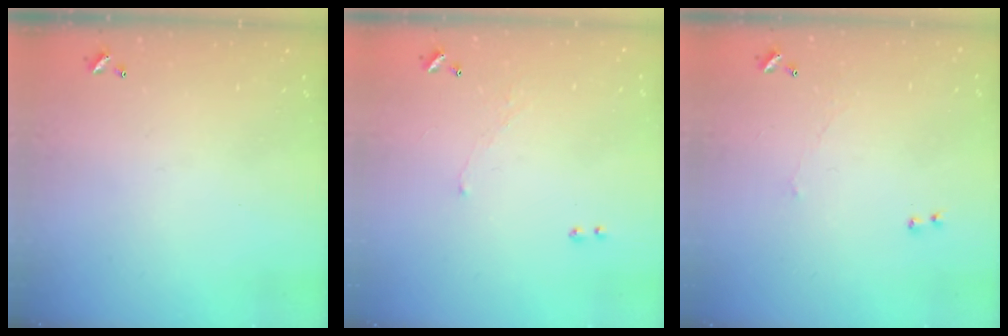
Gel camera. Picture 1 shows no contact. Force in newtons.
{"total": 2.5, "press": 2.4, "slide": 0.7}
{"total": 0.7, "press": 0.0, "slide": 0.7}